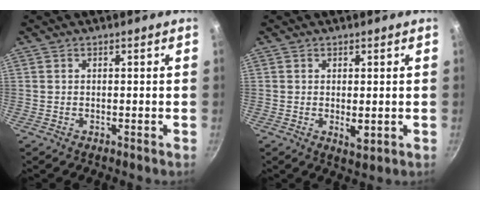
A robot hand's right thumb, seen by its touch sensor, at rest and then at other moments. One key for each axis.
{"total": 2.8, "fx": -0.1, "fy": 1.2, "fz": 2.6, "tx": -0.043, "ty": -0.012, "tz": 0.001}